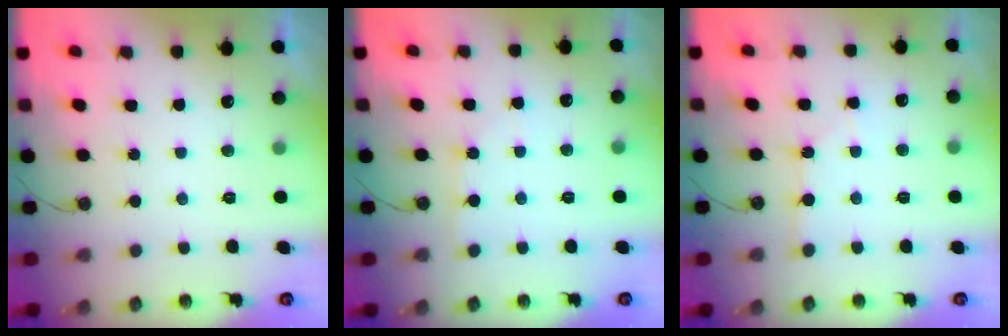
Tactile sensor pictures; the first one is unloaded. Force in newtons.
{"total": 2.8, "press": 2.7, "slide": 0.4}
{"total": 3.0, "press": 3.0, "slide": 0.4}